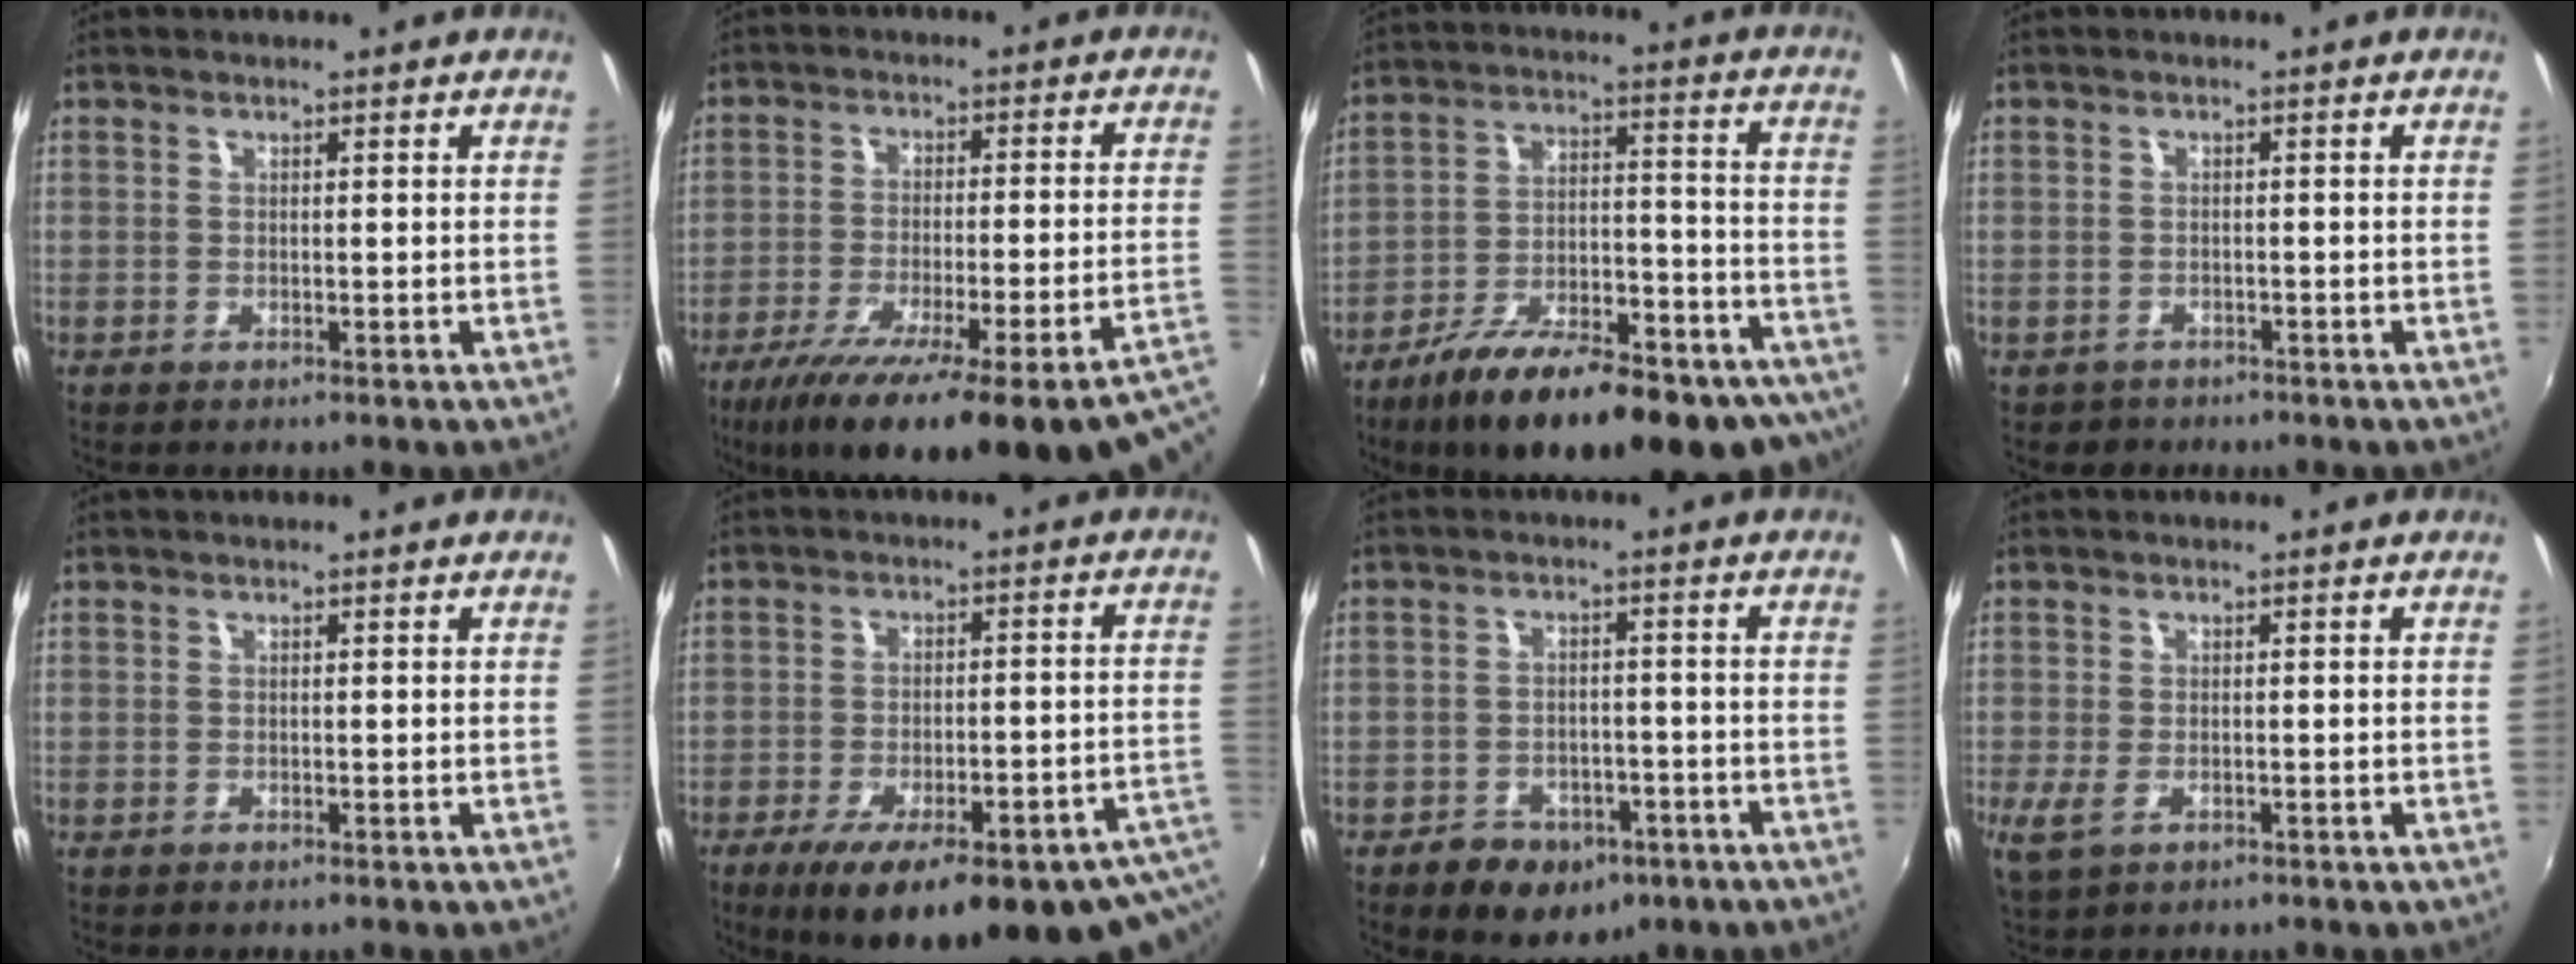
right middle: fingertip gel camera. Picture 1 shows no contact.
{"total": 26.6, "force": [-18.4, 2.9, 19.0], "torque": [-0.278, -0.066, -0.253]}
{"total": 26.7, "force": [-19.2, 8.9, 16.3], "torque": [-0.264, -0.022, -0.267]}
{"total": 2.0, "force": [-1.4, 1.5, 0.1], "torque": [-0.009, -0.002, -0.019]}
{"total": 0.0}
{"total": 25.6, "force": [-17.1, 7.4, 17.6], "torque": [-0.243, -0.036, -0.214]}
{"total": 10.9, "force": [-6.7, 6.9, 5.2], "torque": [-0.123, 0.007, -0.076]}
{"total": 3.7, "force": [-1.8, 1.7, 2.8], "torque": [-0.062, -0.012, -0.025]}